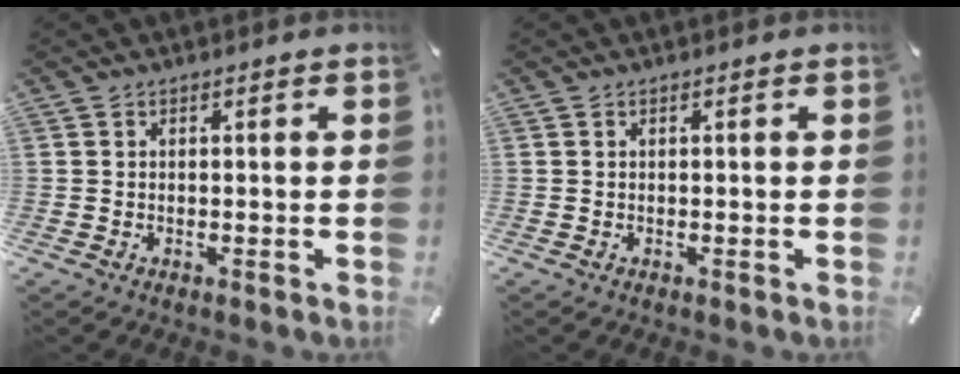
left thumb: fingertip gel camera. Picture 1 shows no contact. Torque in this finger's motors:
{"motor_torque": [-0.06, 0.06, -0.06, -0.01, 0.00]}